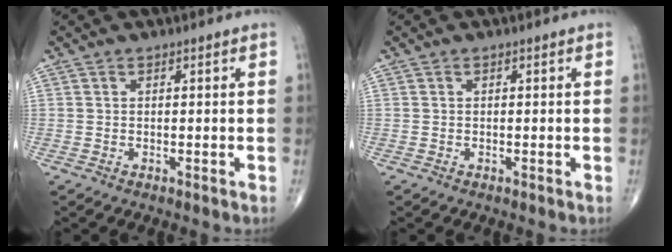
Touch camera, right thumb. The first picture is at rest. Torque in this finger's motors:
{"motor_torque": [-0.05, -0.26, -0.13, -0.03, -0.03]}